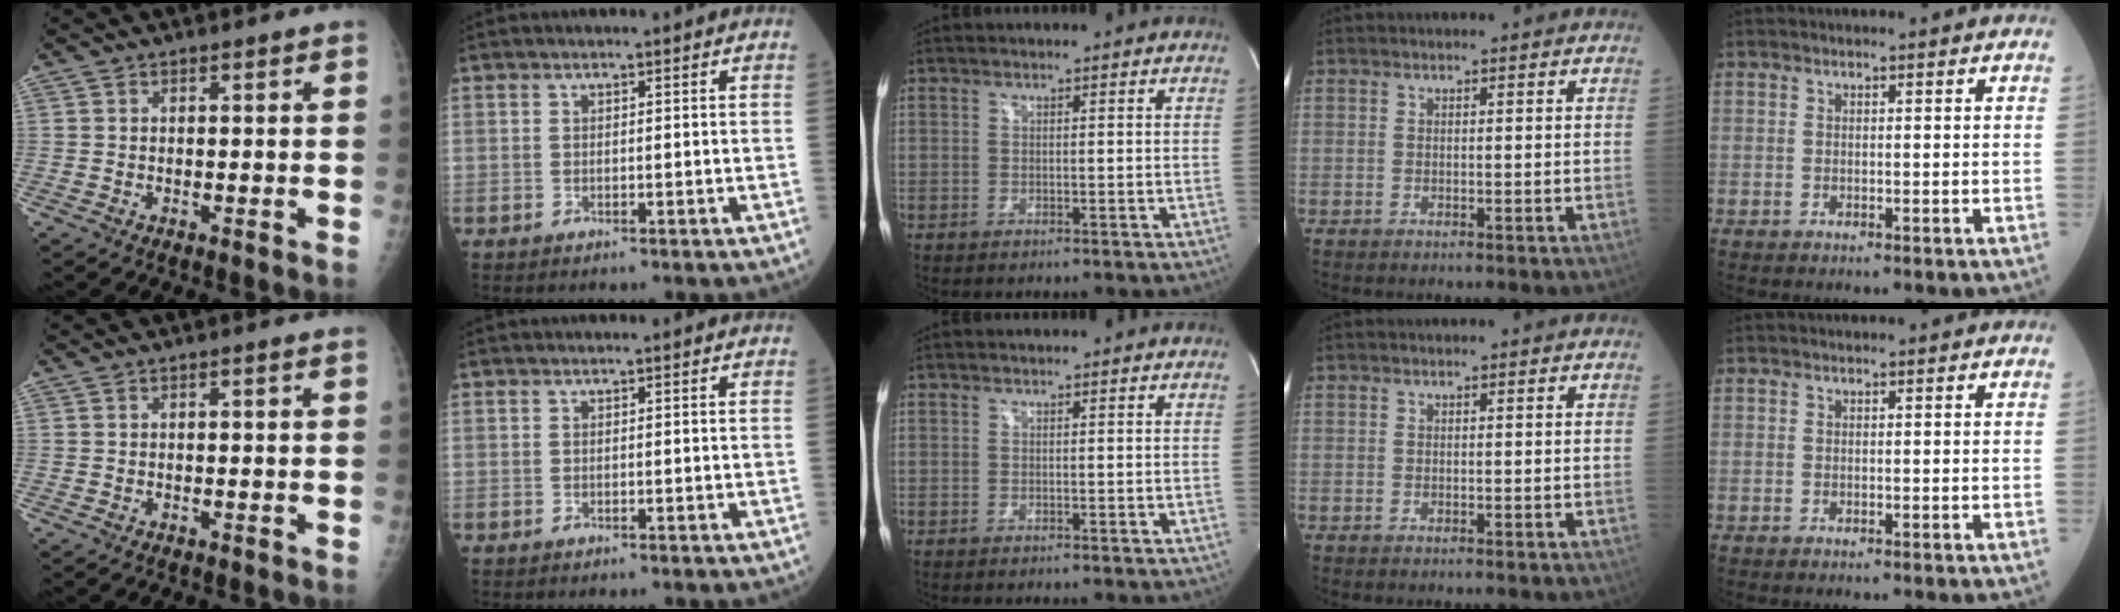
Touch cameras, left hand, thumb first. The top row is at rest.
{}